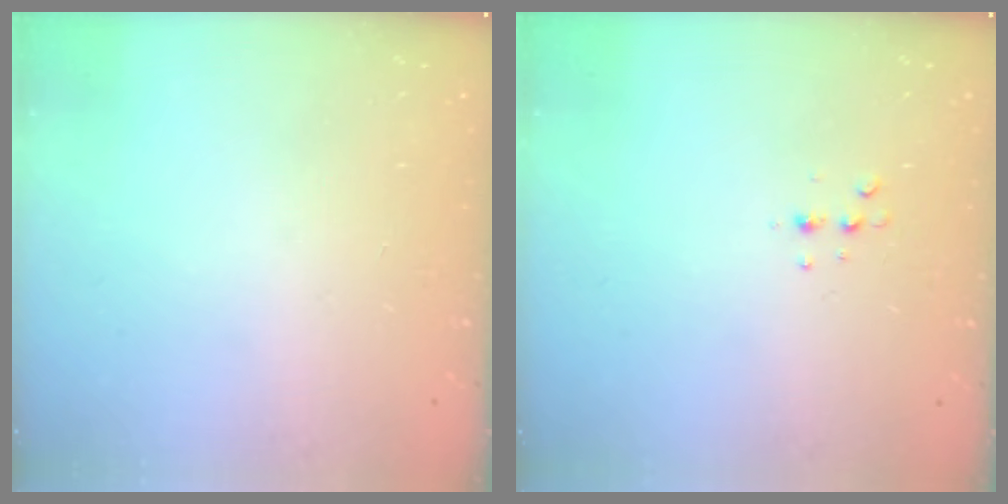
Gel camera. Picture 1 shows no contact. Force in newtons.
{"total": 3.9, "press": 3.8, "slide": 1.1}